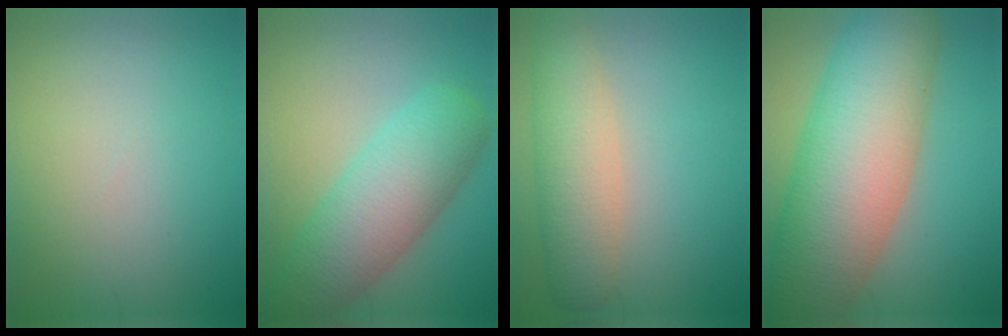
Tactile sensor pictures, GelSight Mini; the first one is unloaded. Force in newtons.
{"total": 7.7, "press": 7.7, "slide": 0.3}
{"total": 5.2, "press": 5.2, "slide": 0.4}
{"total": 13.7, "press": 13.7, "slide": 0.6}